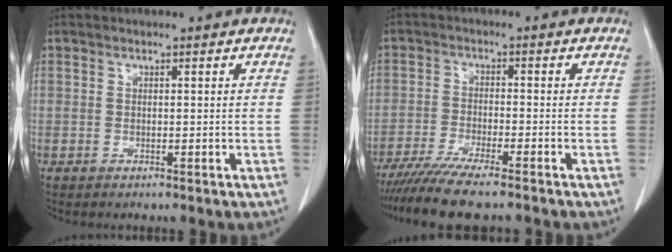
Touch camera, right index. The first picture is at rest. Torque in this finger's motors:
{"motor_torque": [1.08, -1.06, 0.43, 0.16]}